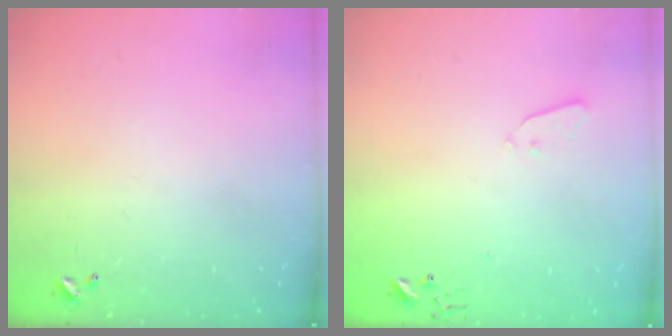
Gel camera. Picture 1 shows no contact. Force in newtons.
{"total": 2.9, "press": 2.8, "slide": 0.8}